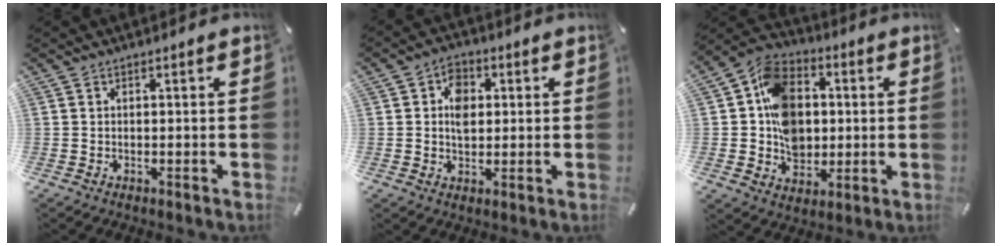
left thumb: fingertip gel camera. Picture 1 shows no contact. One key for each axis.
{"total": 6.2, "fx": 0.9, "fy": 4.7, "fz": 3.9, "tx": -0.055, "ty": 0.004, "tz": 0.012}
{"total": 13.9, "fx": 0.8, "fy": 11.7, "fz": 7.6, "tx": -0.138, "ty": 0.014, "tz": 0.018}